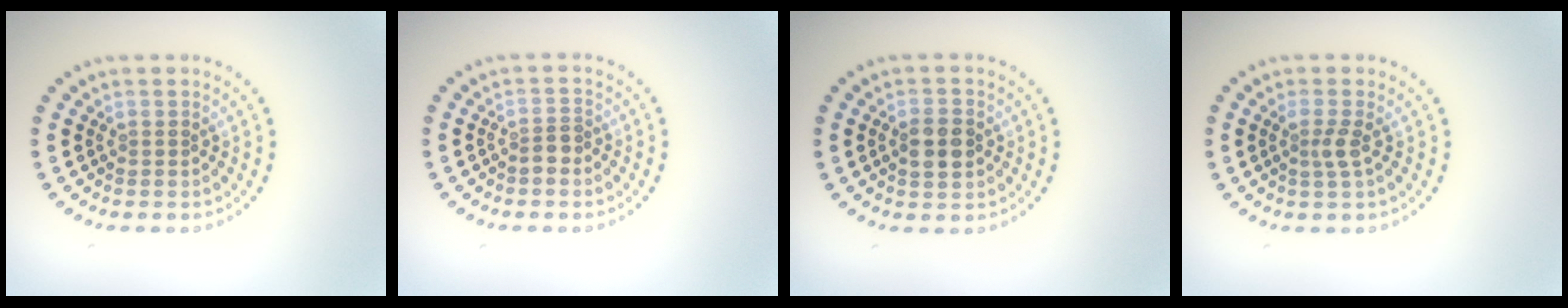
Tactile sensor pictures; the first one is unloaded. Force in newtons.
{"total": 1.7, "press": 1.4, "slide": 0.9}
{"total": 2.7, "press": 2.7, "slide": 0.3}
{"total": 1.6, "press": 1.2, "slide": 1.1}